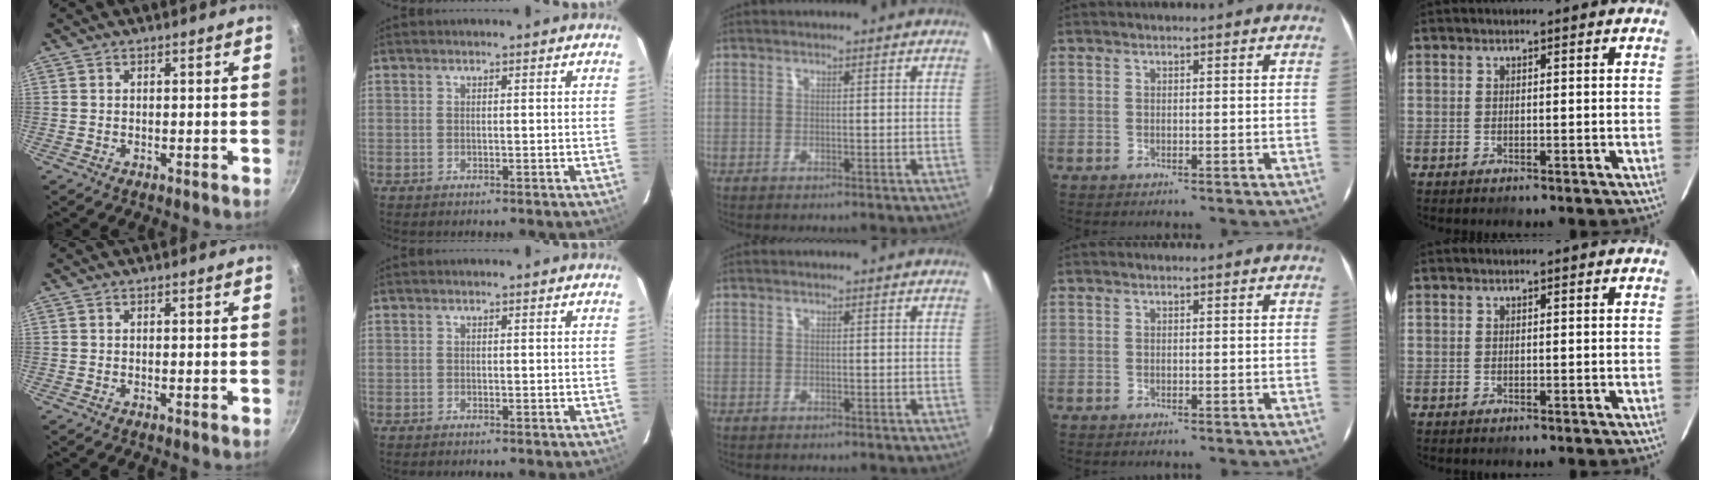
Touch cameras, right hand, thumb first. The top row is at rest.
{"middle": {"total": 0.7, "force": [-0.6, 0.4, 0.0], "torque": [-0.003, 0.001, -0.009]}}